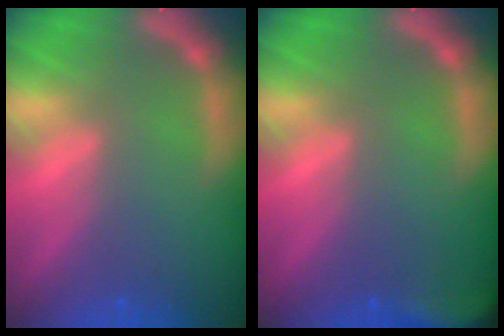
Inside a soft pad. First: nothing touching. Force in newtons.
{"total": 5.4}